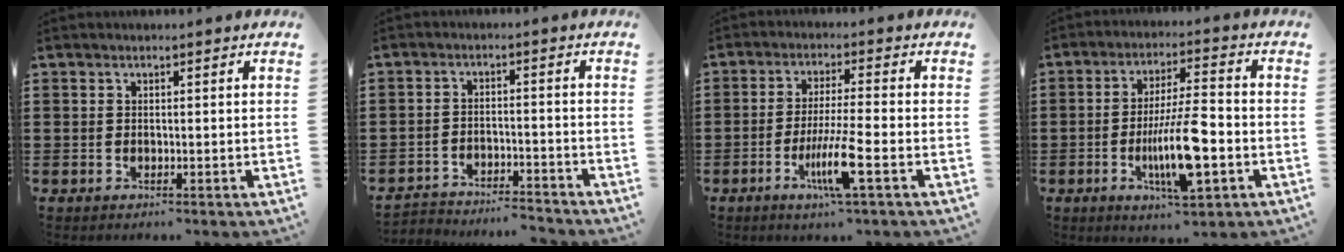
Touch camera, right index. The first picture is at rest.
{"total": 3.8, "force": [-3.8, 0.2, -0.1], "torque": [-0.003, 0.004, -0.081]}
{"total": 7.8, "force": [-3.1, 0.3, 7.1], "torque": [-0.143, -0.019, -0.059]}
{"total": 11.9, "force": [-3.3, 2.8, 11.0], "torque": [-0.211, -0.005, -0.060]}